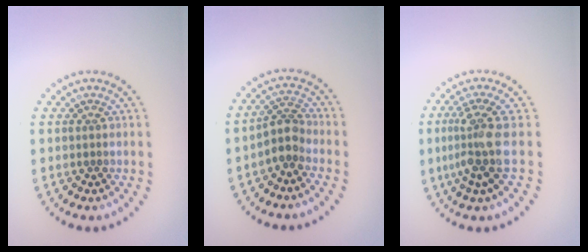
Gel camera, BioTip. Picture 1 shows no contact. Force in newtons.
{"total": 2.5, "press": 2.0, "slide": 1.5}
{"total": 3.7, "press": 2.8, "slide": 2.3}